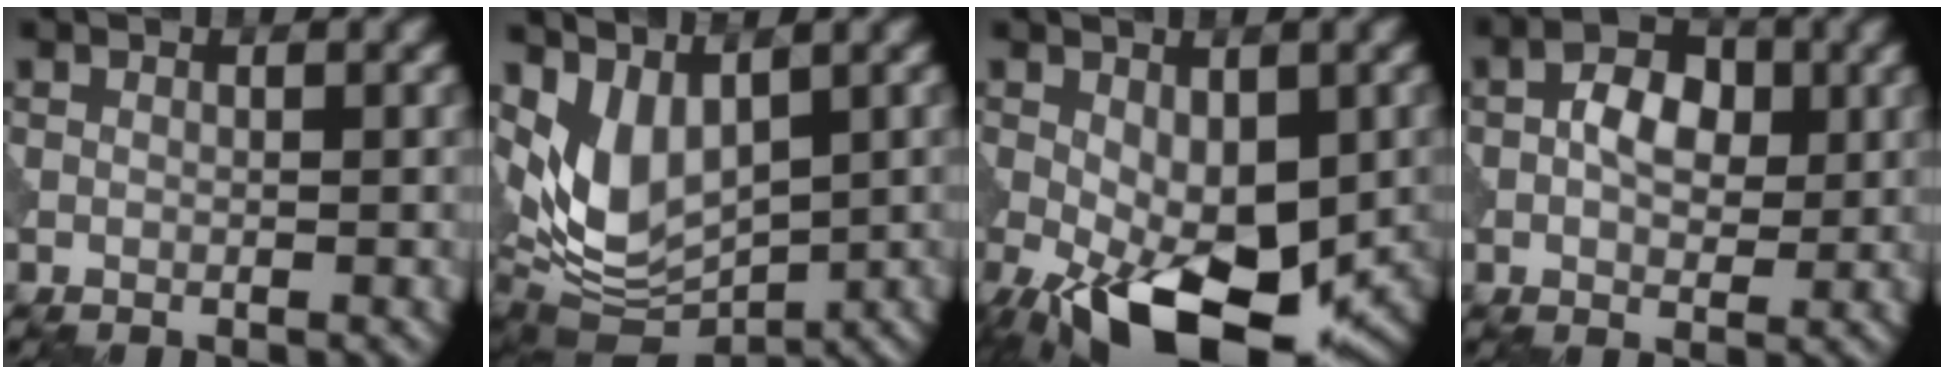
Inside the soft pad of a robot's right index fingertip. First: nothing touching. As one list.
[{"total": 6.4, "force": [1.5, 3.8, 4.9], "torque": [-0.104, -0.021, 0.036]}, {"total": 11.1, "force": [-3.8, 5.6, 8.9], "torque": [-0.153, -0.024, -0.055]}, {"total": 4.0, "force": [0.0, 2.6, 3.0], "torque": [-0.051, 0.004, -0.008]}]